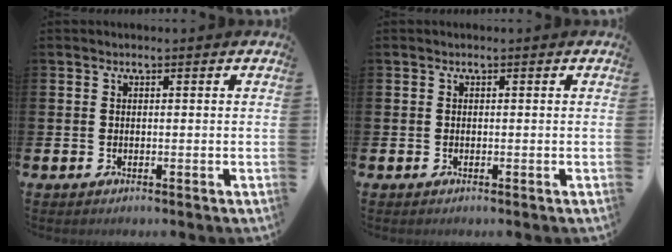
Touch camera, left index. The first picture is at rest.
{"total": 0.0}